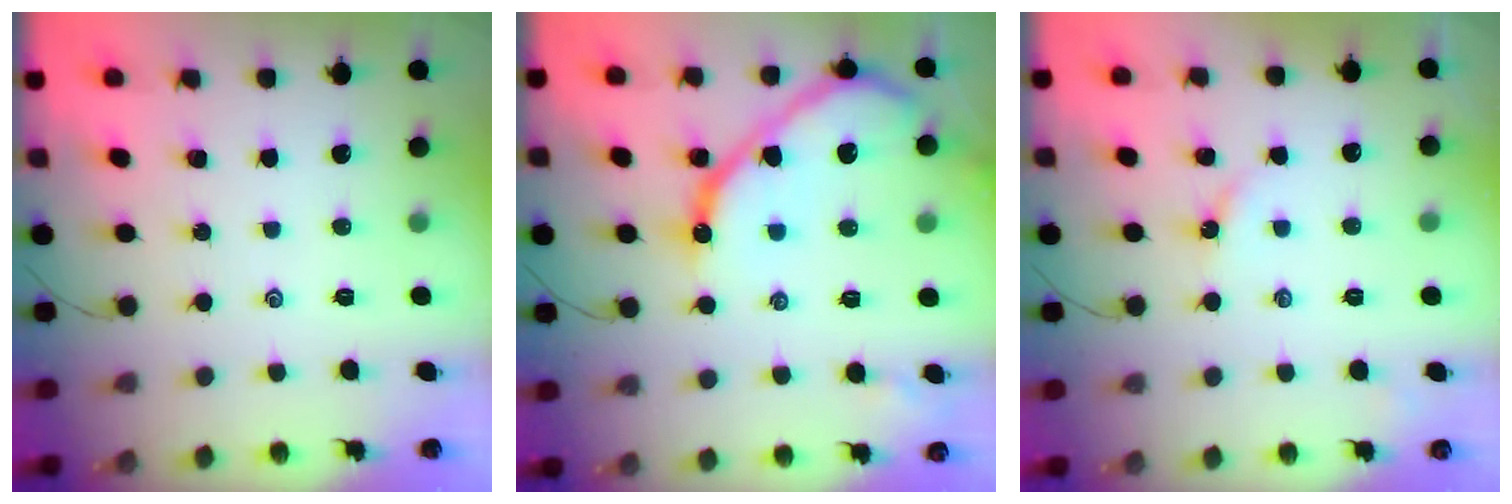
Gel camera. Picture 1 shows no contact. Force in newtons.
{"total": 14.3, "press": 14.3, "slide": 1.2}
{"total": 2.1, "press": 2.1, "slide": 0.3}